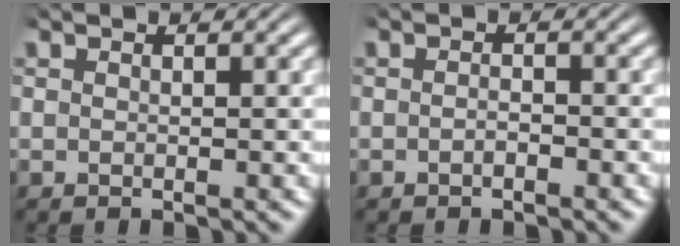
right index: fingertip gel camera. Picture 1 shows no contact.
{"total": 1.0, "force": [-0.8, 0.3, 0.5], "torque": [-0.010, 0.000, -0.016]}